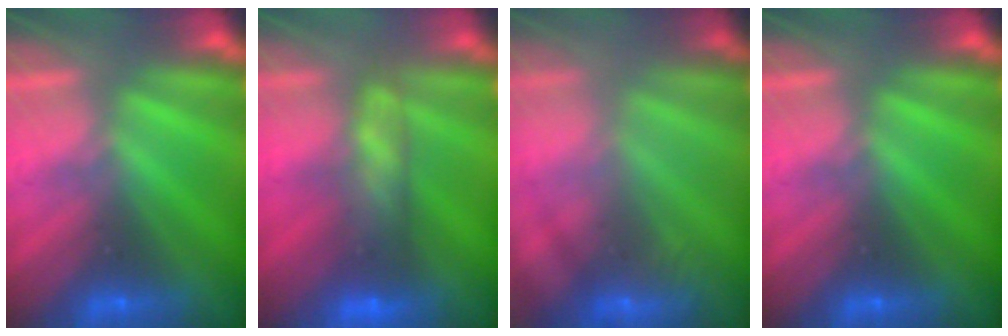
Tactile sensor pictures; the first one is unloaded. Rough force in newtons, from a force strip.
{"total": 9.1}
{"total": 2.4}
{"total": 0.0}